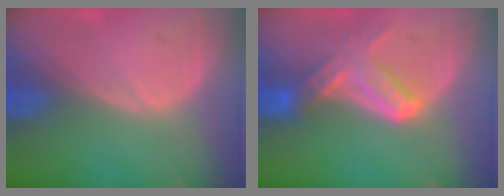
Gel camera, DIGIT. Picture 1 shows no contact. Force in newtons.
{"total": 6.7, "press": 6.6, "slide": 1.3}